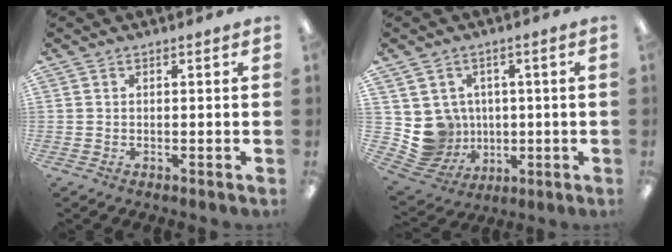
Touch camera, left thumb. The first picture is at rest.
{"total": 8.4, "force": [1.1, 8.2, 1.3], "torque": [-0.060, -0.011, 0.033]}